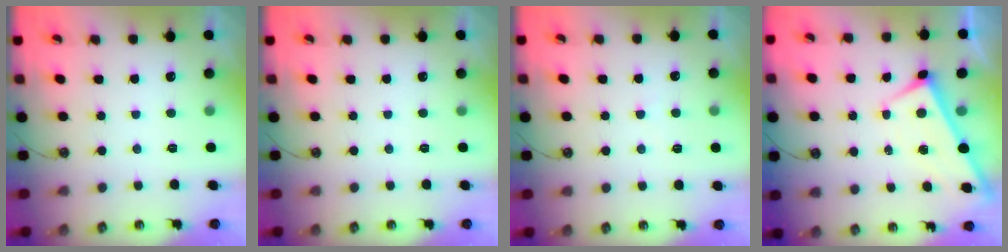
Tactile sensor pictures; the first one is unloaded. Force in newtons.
{"total": 0.0}
{"total": 1.5, "press": 1.4, "slide": 0.3}
{"total": 1.7, "press": 1.7, "slide": 0.2}